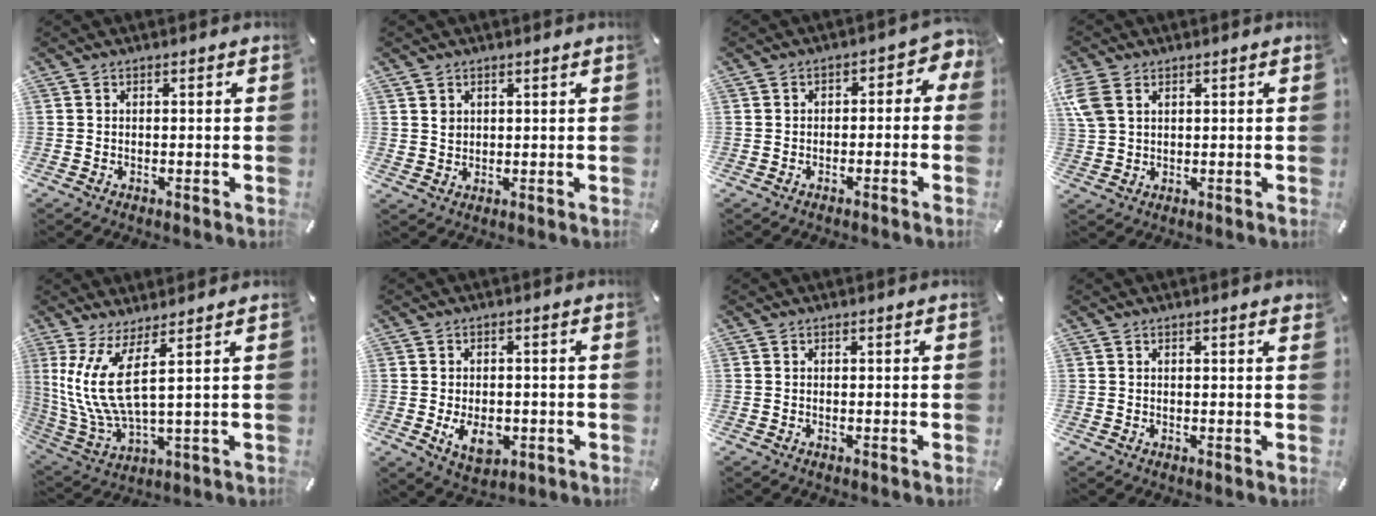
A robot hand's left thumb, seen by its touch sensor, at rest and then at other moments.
{"total": 2.3, "force": [1.3, 1.9, 0.2], "torque": [0.002, -0.003, 0.024]}
{"total": 3.8, "force": [-1.5, 2.6, 2.4], "torque": [-0.038, 0.015, -0.034]}
{"total": 5.5, "force": [2.4, 3.8, 3.1], "torque": [-0.080, 0.001, 0.047]}
{"total": 12.7, "force": [4.1, 3.6, 11.5], "torque": [-0.259, -0.020, 0.076]}
{"total": 7.1, "force": [-1.5, 4.6, 5.2], "torque": [-0.094, -0.003, -0.028]}
{"total": 0.0}
{"total": 0.9, "force": [0.5, 0.1, 0.8], "torque": [-0.016, 0.000, 0.008]}